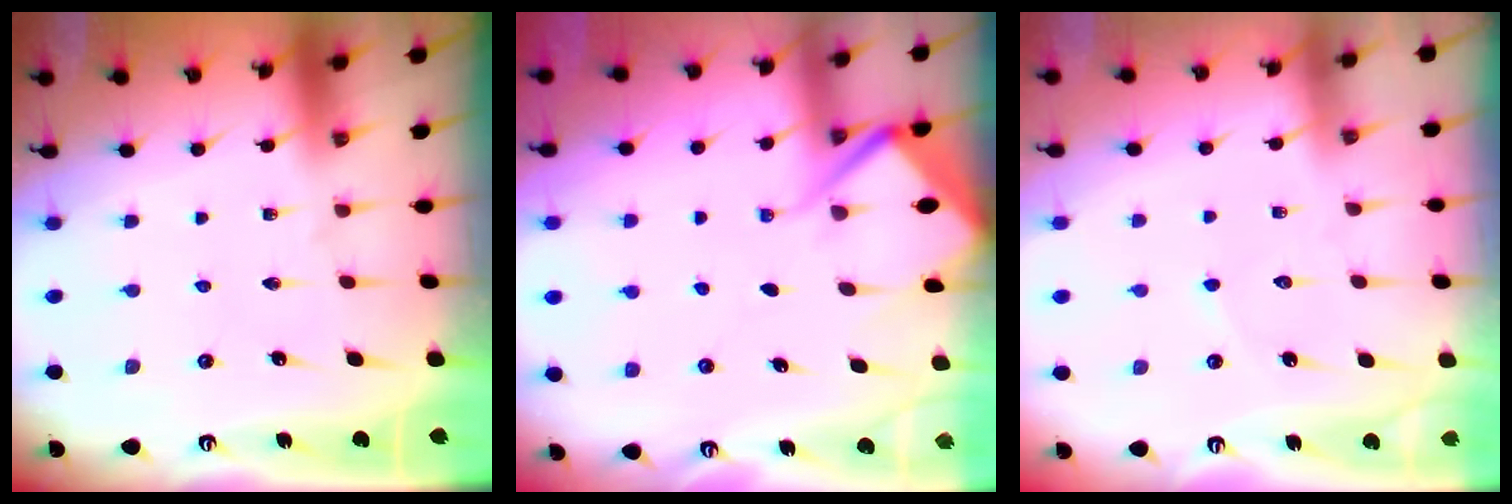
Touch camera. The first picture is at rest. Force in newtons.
{"total": 5.5, "press": 5.5, "slide": 0.6}
{"total": 3.1, "press": 3.1, "slide": 0.3}